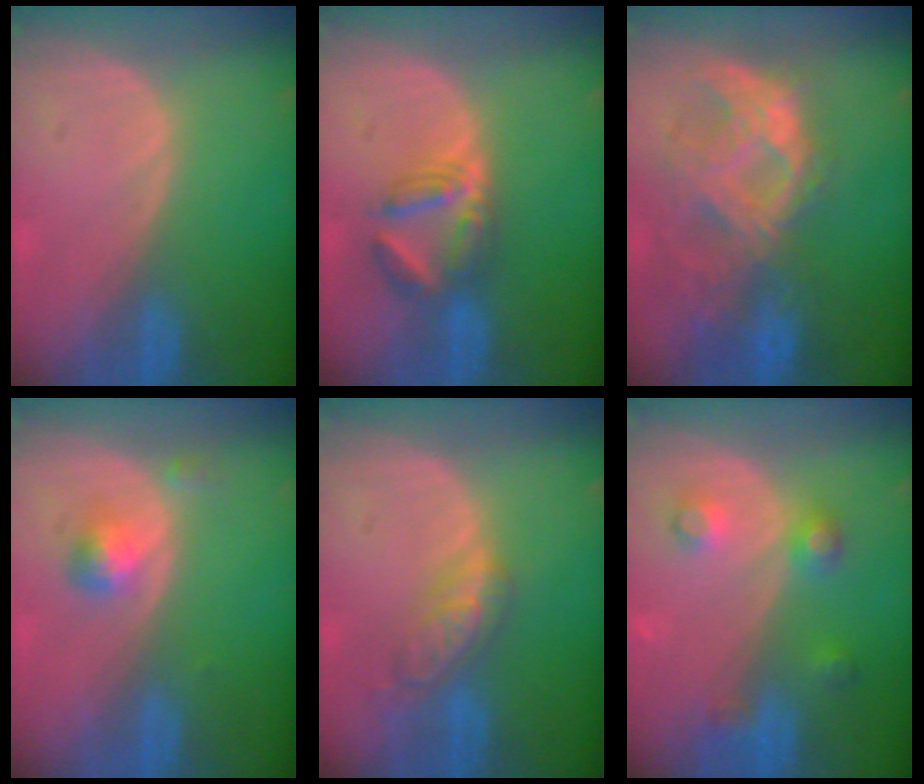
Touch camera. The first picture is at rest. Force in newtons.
{"total": 5.8, "press": 5.6, "slide": 1.2}
{"total": 10.1, "press": 9.0, "slide": 4.7}
{"total": 2.8, "press": 2.7, "slide": 0.2}
{"total": 5.9, "press": 5.1, "slide": 2.9}
{"total": 4.5, "press": 4.5, "slide": 0.1}